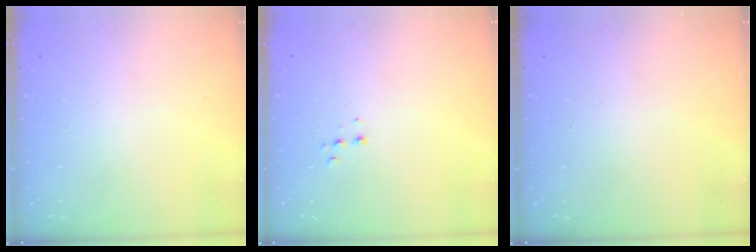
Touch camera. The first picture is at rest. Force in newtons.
{"total": 4.1, "press": 4.0, "slide": 0.8}
{"total": 0.0}